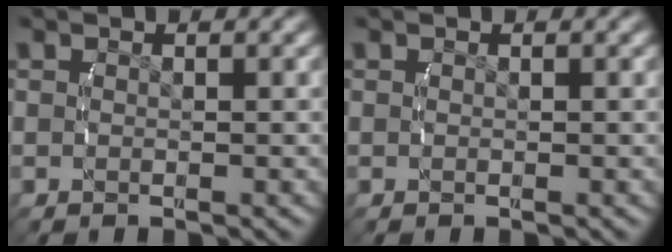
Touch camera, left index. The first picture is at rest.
{"total": 0.0}